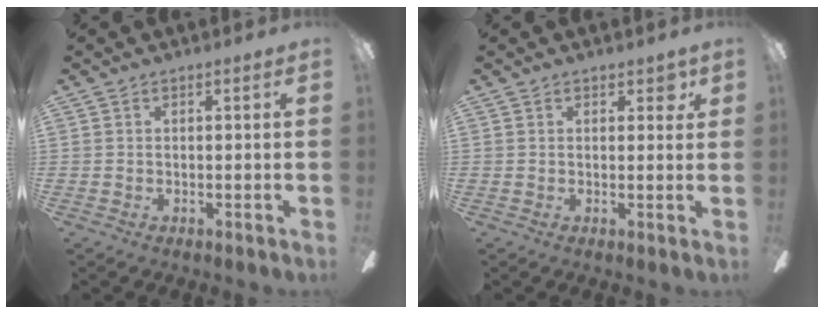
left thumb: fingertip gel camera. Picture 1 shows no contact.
{"total": 2.6, "force": [1.6, 1.4, 1.5], "torque": [-0.006, -0.005, 0.023]}